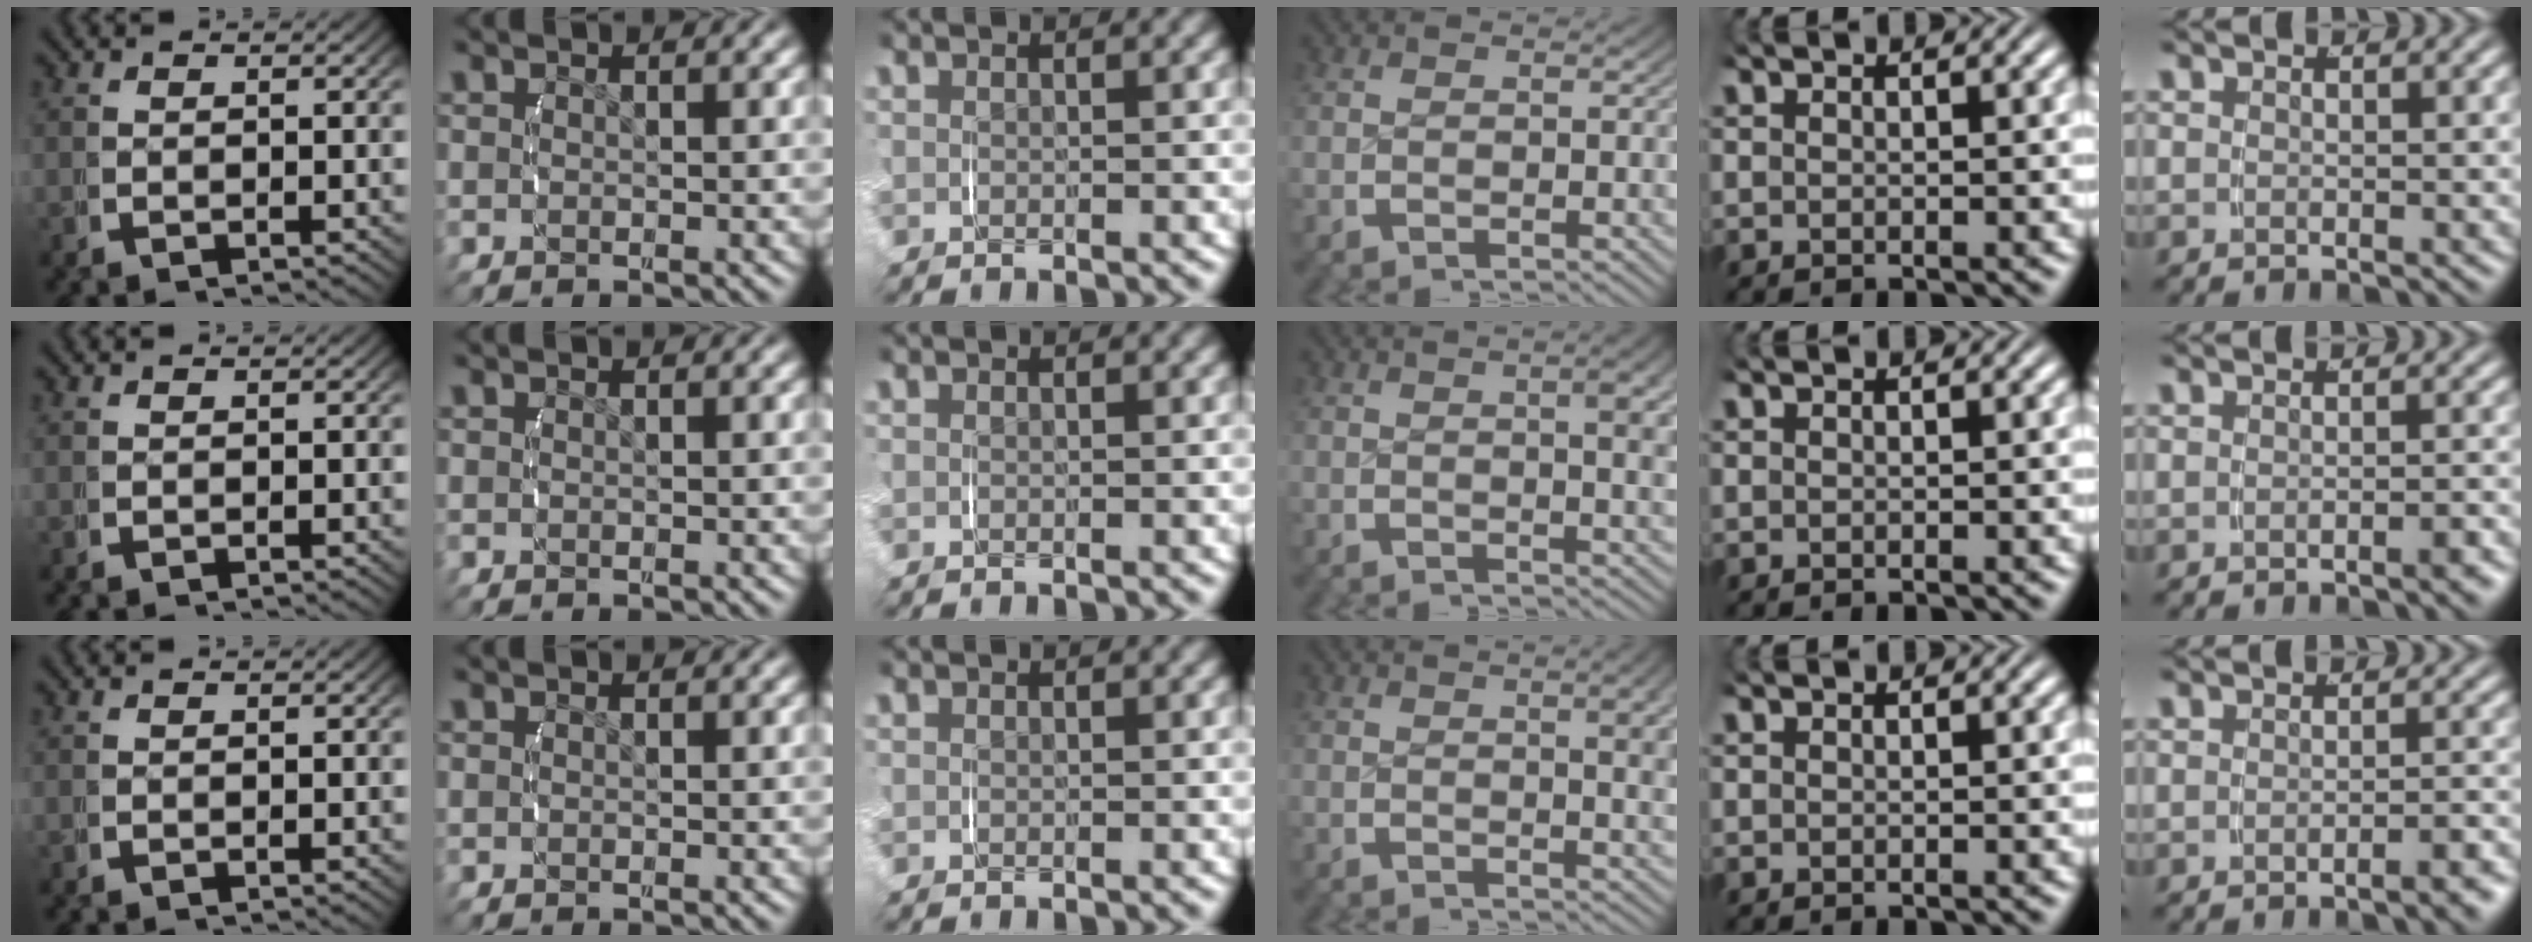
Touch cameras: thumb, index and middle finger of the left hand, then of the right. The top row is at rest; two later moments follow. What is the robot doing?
{"motion": "lift_and_place", "object": "string"}